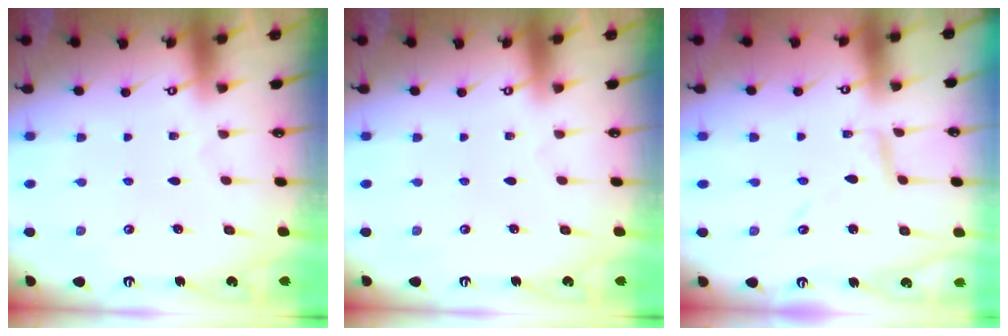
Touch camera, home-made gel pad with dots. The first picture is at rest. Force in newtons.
{"total": 0.0}
{"total": 5.6, "press": 5.6, "slide": 0.3}